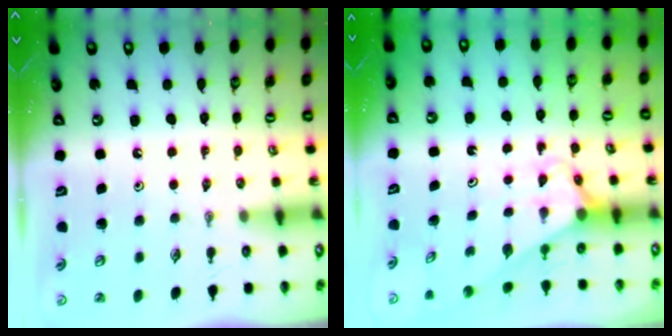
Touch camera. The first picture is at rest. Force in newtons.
{"total": 2.7, "press": 2.7, "slide": 0.2}